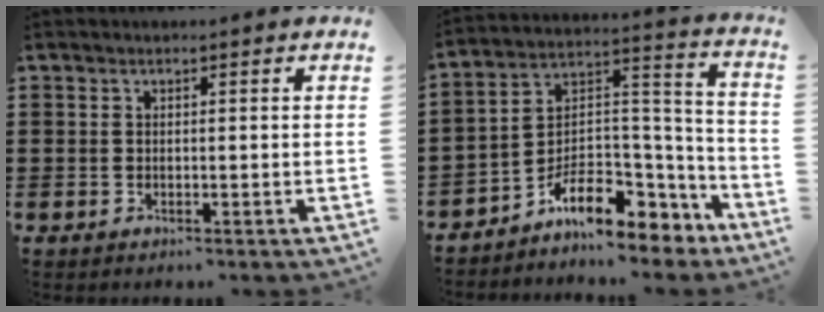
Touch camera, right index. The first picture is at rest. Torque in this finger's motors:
{"motor_torque": [1.20, 0.94, 1.01, 0.14]}